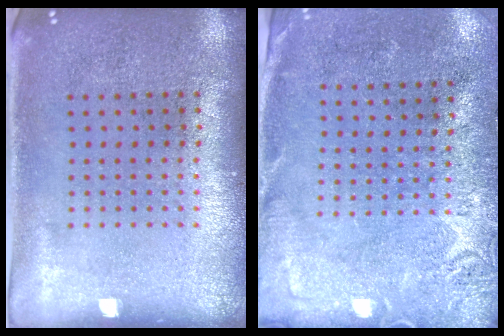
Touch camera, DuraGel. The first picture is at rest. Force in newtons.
{"total": 2.7, "press": 2.4, "slide": 1.3}